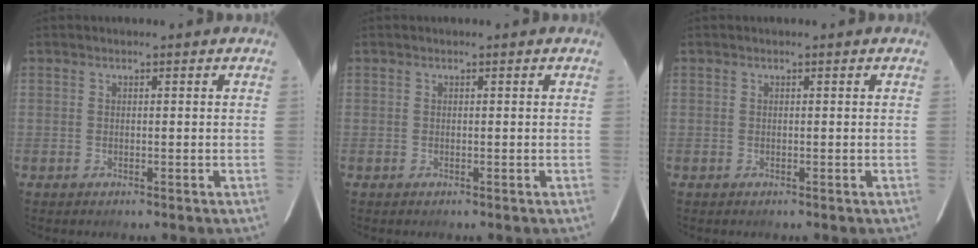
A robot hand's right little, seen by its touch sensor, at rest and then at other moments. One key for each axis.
{"total": 0.0}
{"total": 0.0}